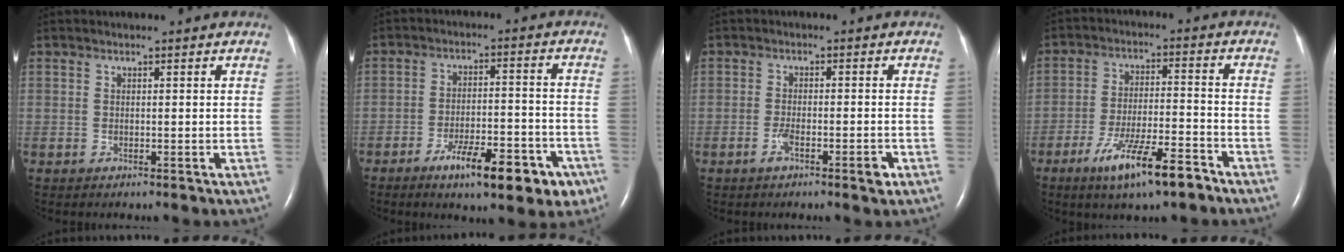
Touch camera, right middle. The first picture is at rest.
{"total": 11.7, "force": [-6.9, 3.1, 8.9], "torque": [-0.128, 0.004, -0.098]}
{"total": 3.6, "force": [-2.0, 0.7, 3.0], "torque": [-0.054, -0.001, -0.033]}
{"total": 10.8, "force": [-7.0, 1.5, 8.0], "torque": [-0.147, -0.014, -0.117]}